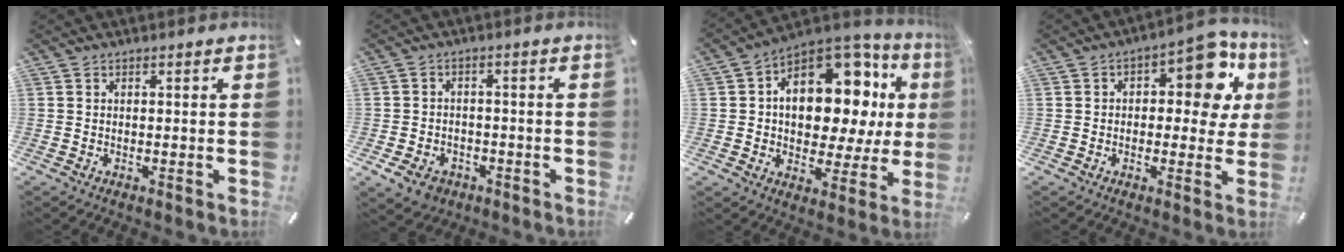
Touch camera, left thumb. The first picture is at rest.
{"total": 5.3, "force": [-2.8, 4.0, 2.0], "torque": [-0.033, 0.013, -0.054]}
{"total": 17.9, "force": [5.0, 11.9, 12.4], "torque": [-0.170, -0.049, 0.081]}
{"total": 12.8, "force": [4.3, 6.9, 9.9], "torque": [-0.118, -0.025, 0.070]}